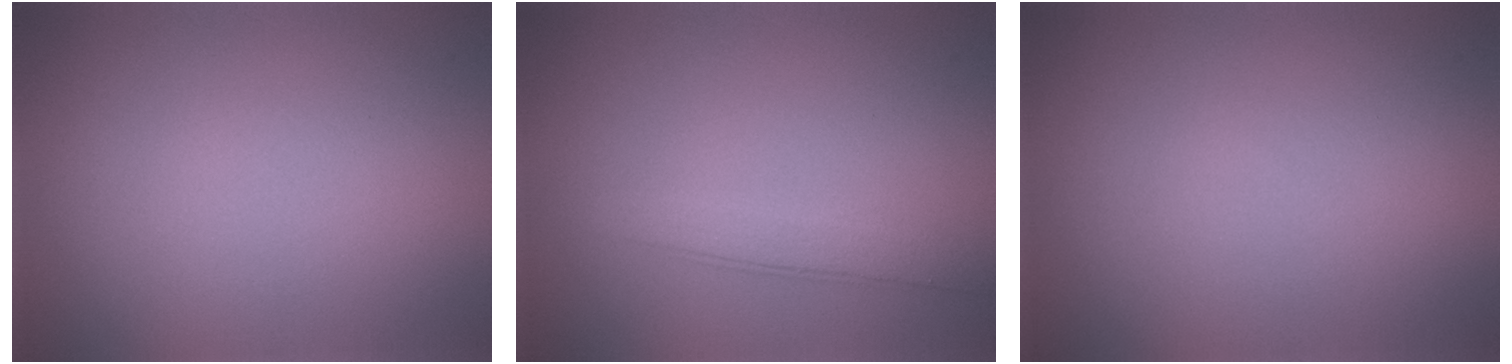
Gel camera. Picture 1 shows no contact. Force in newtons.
{"total": 2.6, "press": 2.6, "slide": 0.1}
{"total": 0.0}